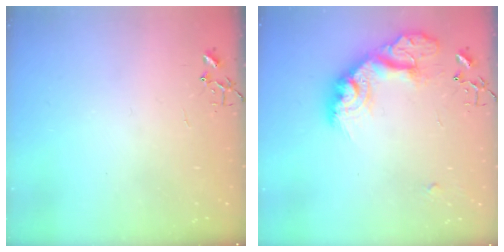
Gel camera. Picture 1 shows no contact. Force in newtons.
{"total": 20.8, "press": 20.8, "slide": 1.5}